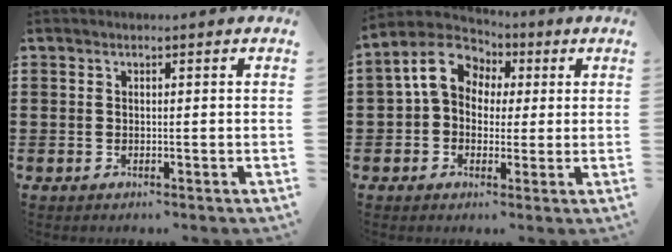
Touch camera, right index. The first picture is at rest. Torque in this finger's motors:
{"motor_torque": [2.02, 0.12, 0.81, 0.18]}